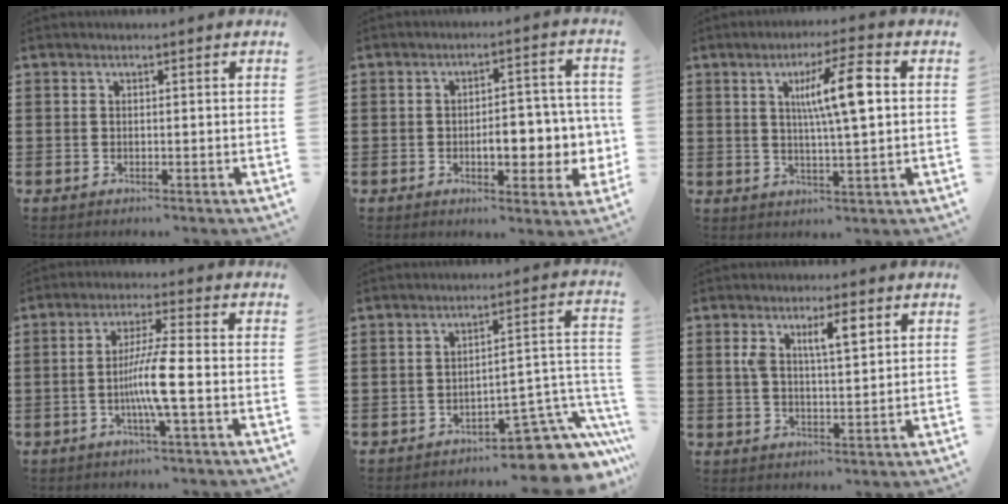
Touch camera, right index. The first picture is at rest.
{"total": 7.6, "force": [-1.3, 3.8, 6.4], "torque": [-0.080, -0.001, -0.029]}
{"total": 8.8, "force": [2.0, 1.1, 8.5], "torque": [-0.164, 0.005, 0.028]}
{"total": 7.0, "force": [-1.9, 0.0, 6.7], "torque": [-0.137, -0.013, -0.043]}
{"total": 8.5, "force": [-5.8, 2.5, 5.7], "torque": [-0.068, 0.004, -0.105]}
{"total": 5.5, "force": [2.2, 1.7, 4.7], "torque": [-0.093, 0.005, 0.034]}